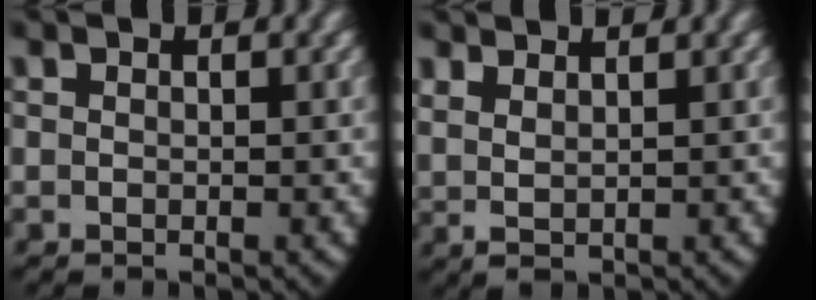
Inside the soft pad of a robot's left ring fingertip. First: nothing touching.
{"total": 2.3, "force": [1.7, 1.0, 1.1], "torque": [-0.027, -0.005, 0.041]}